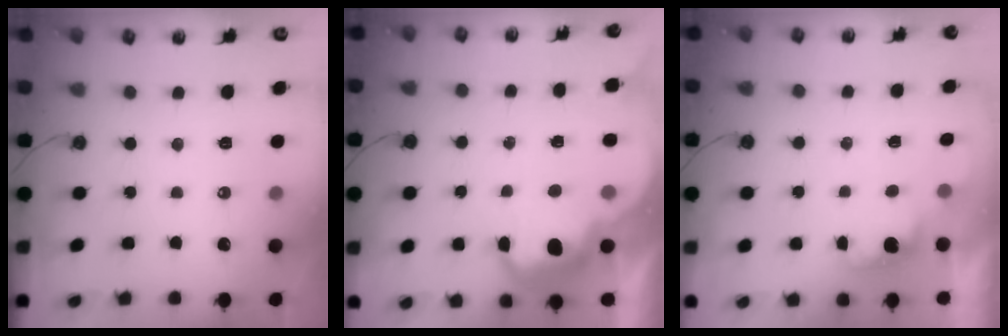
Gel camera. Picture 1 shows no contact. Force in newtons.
{"total": 9.8, "press": 9.7, "slide": 0.7}
{"total": 1.4, "press": 1.1, "slide": 0.8}